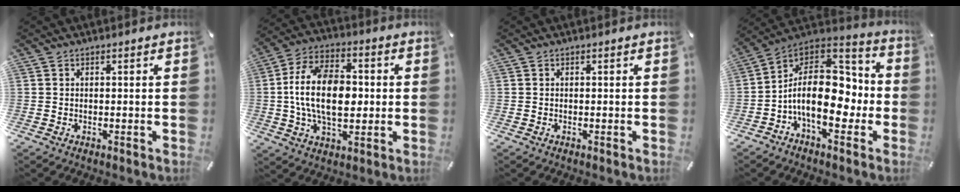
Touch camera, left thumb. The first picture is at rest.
{"total": 15.7, "force": [-0.1, 9.8, 12.3], "torque": [-0.247, 0.010, -0.005]}
{"total": 0.0}
{"total": 19.2, "force": [-3.3, 11.7, 14.9], "torque": [-0.260, -0.001, -0.053]}